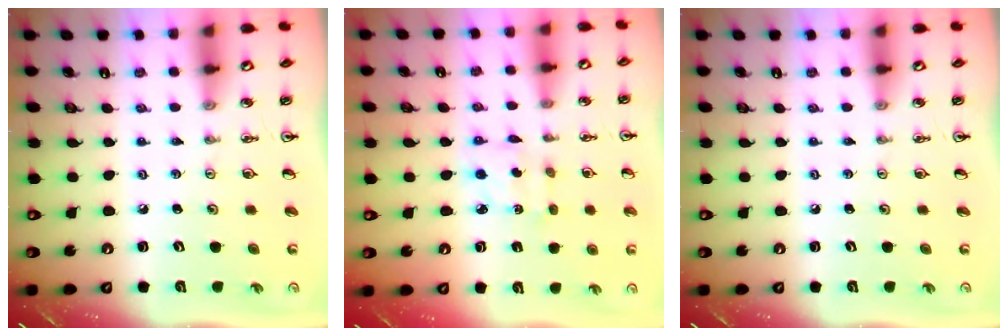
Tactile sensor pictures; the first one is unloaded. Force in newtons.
{"total": 2.5, "press": 2.5, "slide": 0.1}
{"total": 0.0}